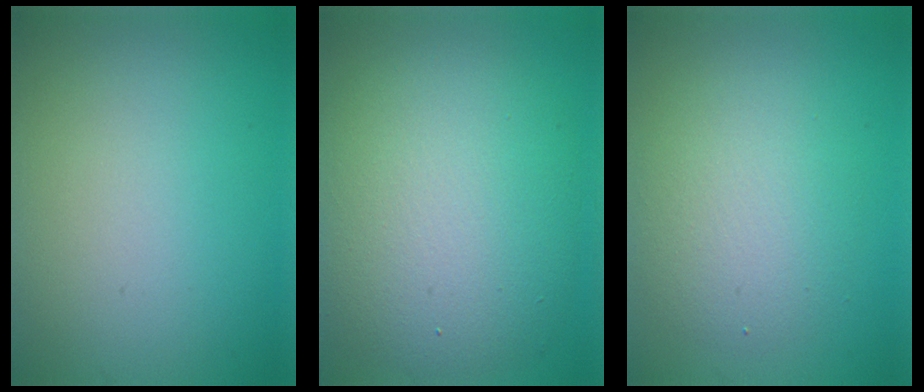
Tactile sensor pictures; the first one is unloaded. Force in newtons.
{"total": 10.4, "press": 10.3, "slide": 0.7}
{"total": 4.0, "press": 4.0, "slide": 0.1}